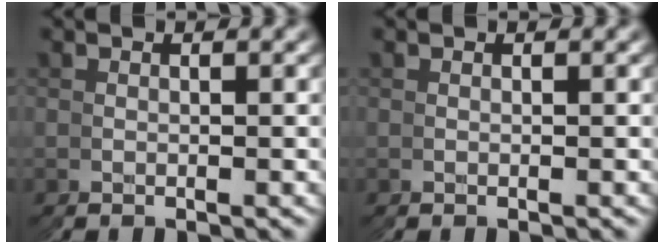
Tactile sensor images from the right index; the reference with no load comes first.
{"total": 0.0}